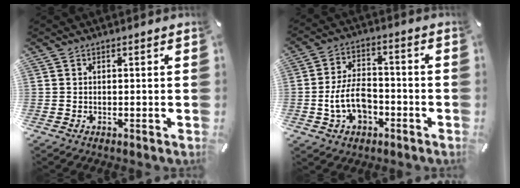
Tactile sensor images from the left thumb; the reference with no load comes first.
{"total": 10.8, "force": [-2.9, 7.2, 7.6], "torque": [-0.141, 0.019, -0.048]}